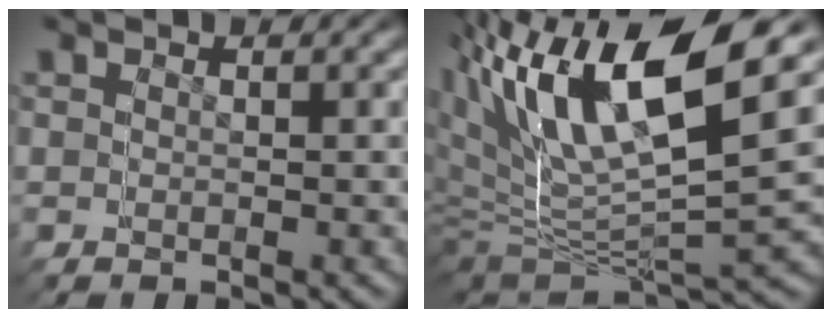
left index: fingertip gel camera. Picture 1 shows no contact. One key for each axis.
{"total": 6.9, "fx": 2.5, "fy": 4.8, "fz": 4.2, "tx": -0.120, "ty": 0.001, "tz": 0.037}